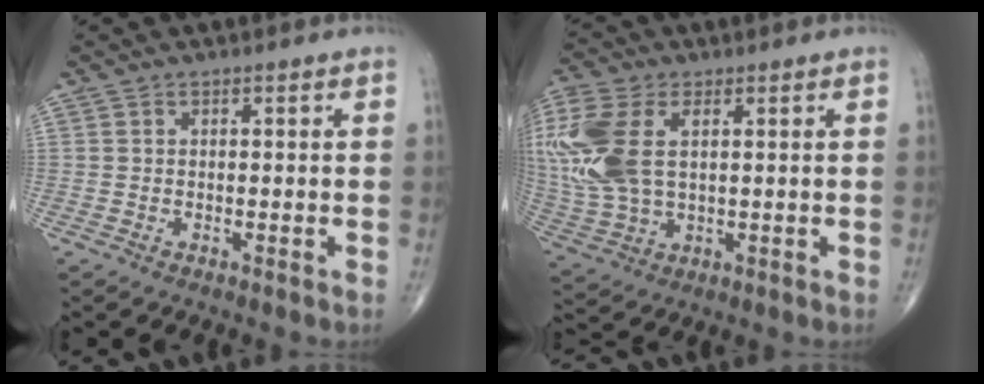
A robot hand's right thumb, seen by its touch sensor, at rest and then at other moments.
{"total": 17.3, "force": [3.5, 10.1, 13.7], "torque": [-0.343, -0.001, 0.070]}